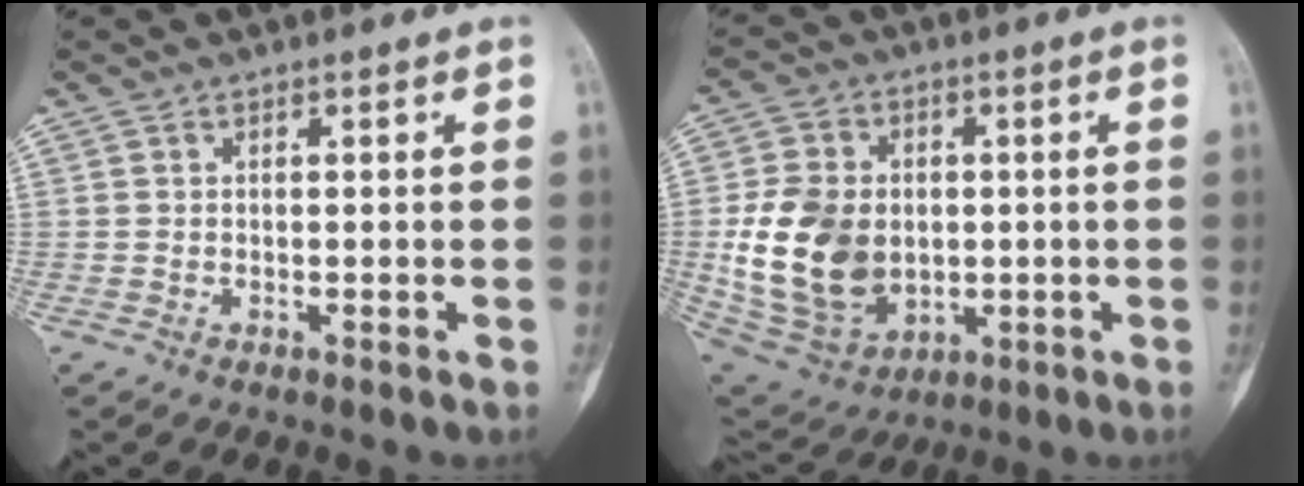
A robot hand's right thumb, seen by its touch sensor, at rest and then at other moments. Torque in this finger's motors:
{"motor_torque": [2.13, 2.37, 0.98, -0.75, 0.58]}